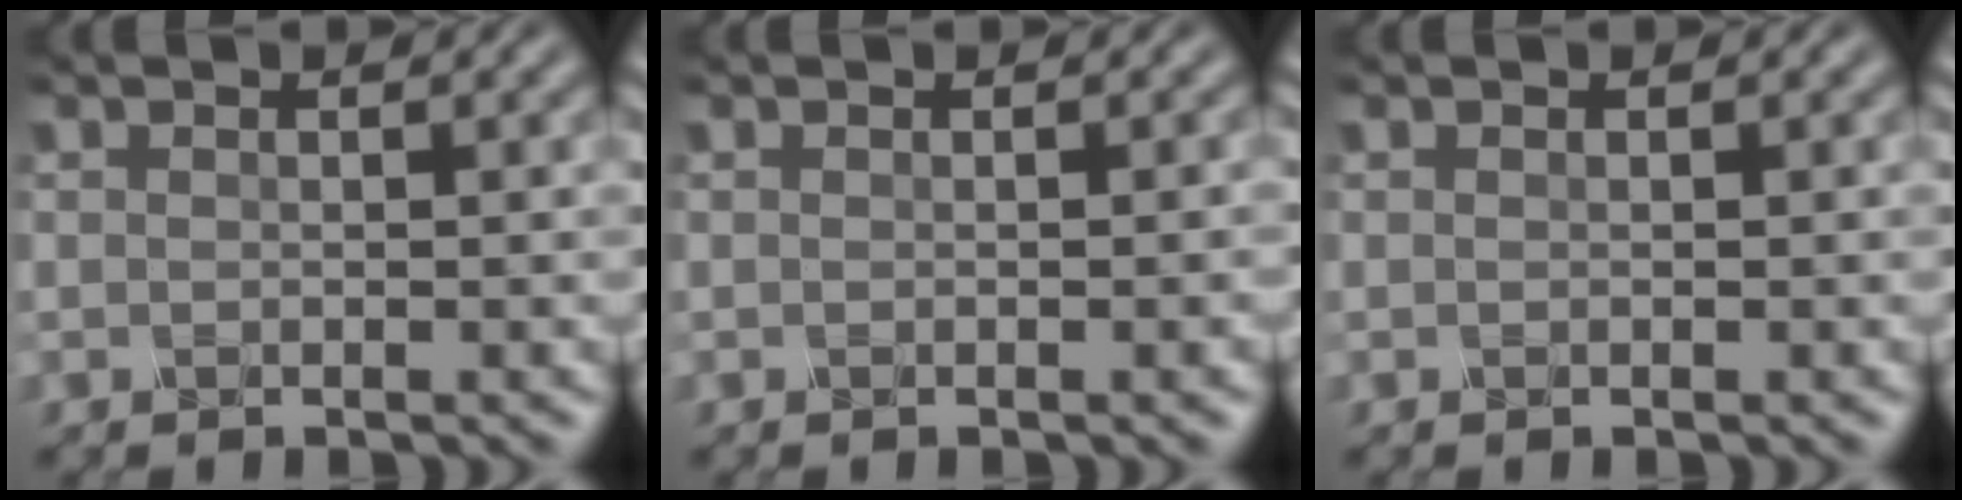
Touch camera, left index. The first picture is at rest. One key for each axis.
{"total": 0.9, "fx": -0.1, "fy": 0.2, "fz": 0.9, "tx": -0.008, "ty": 0.001, "tz": -0.001}
{"total": 0.0}